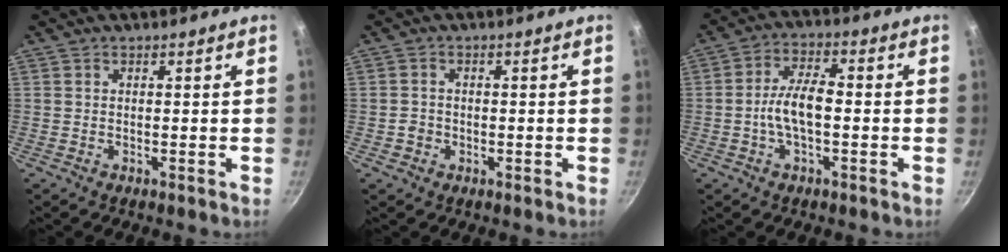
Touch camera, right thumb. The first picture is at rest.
{"total": 2.1, "force": [-0.6, 1.9, 0.6], "torque": [-0.004, 0.008, -0.009]}
{"total": 7.6, "force": [-1.1, 3.4, 6.7], "torque": [-0.119, 0.027, -0.029]}